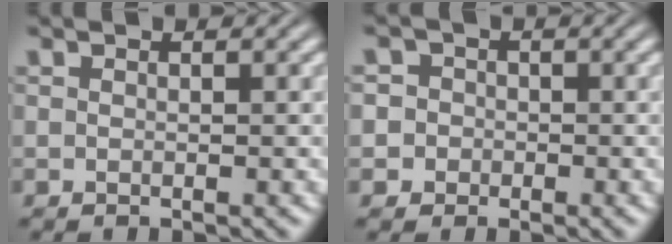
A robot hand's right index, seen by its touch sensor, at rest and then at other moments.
{"total": 4.3, "force": [-0.9, 4.2, 0.7], "torque": [-0.017, -0.008, -0.023]}